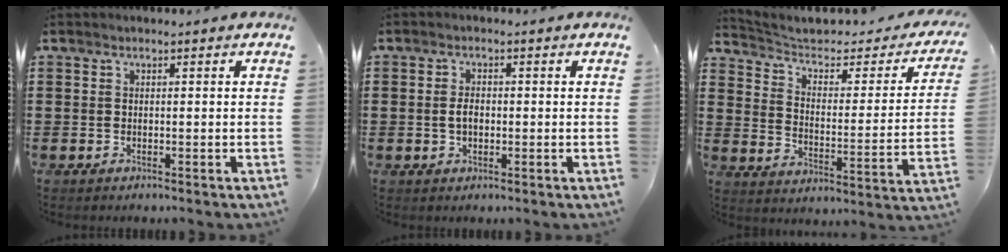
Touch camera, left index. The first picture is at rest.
{"total": 2.4, "force": [-0.3, 1.2, 2.1], "torque": [-0.041, 0.004, -0.008]}
{"total": 3.5, "force": [2.3, 1.3, 2.3], "torque": [-0.063, -0.022, 0.030]}